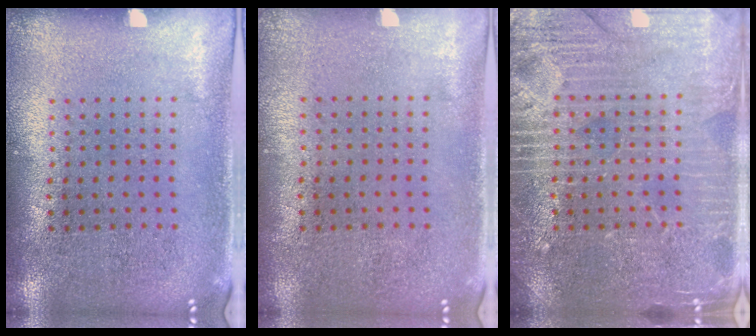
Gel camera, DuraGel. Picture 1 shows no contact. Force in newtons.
{"total": 0.0}
{"total": 5.4, "press": 5.4, "slide": 0.7}